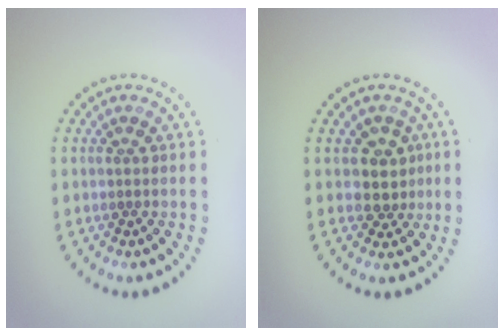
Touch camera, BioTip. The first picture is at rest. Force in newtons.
{"total": 2.5, "press": 2.2, "slide": 1.1}